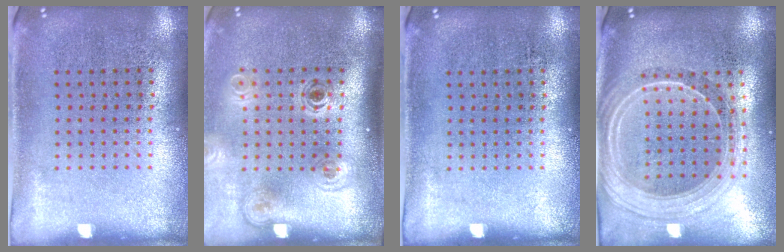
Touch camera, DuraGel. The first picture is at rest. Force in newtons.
{"total": 1.8, "press": 1.2, "slide": 1.4}
{"total": 0.0}
{"total": 2.3, "press": 1.9, "slide": 1.3}